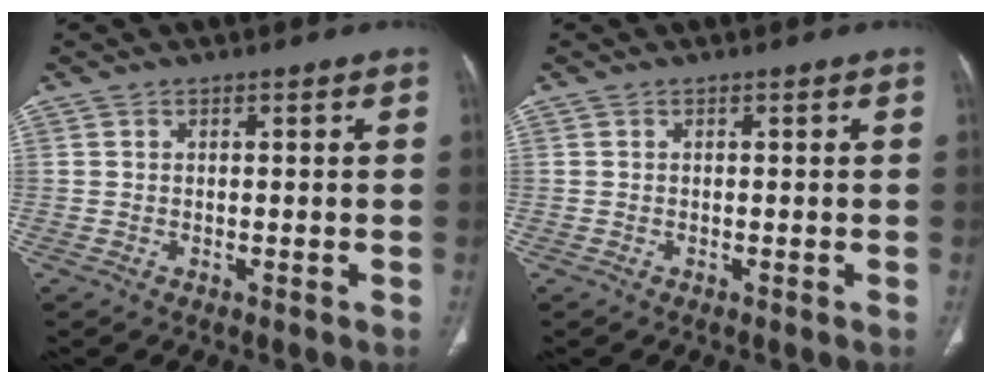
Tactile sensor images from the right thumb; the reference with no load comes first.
{"total": 0.0}